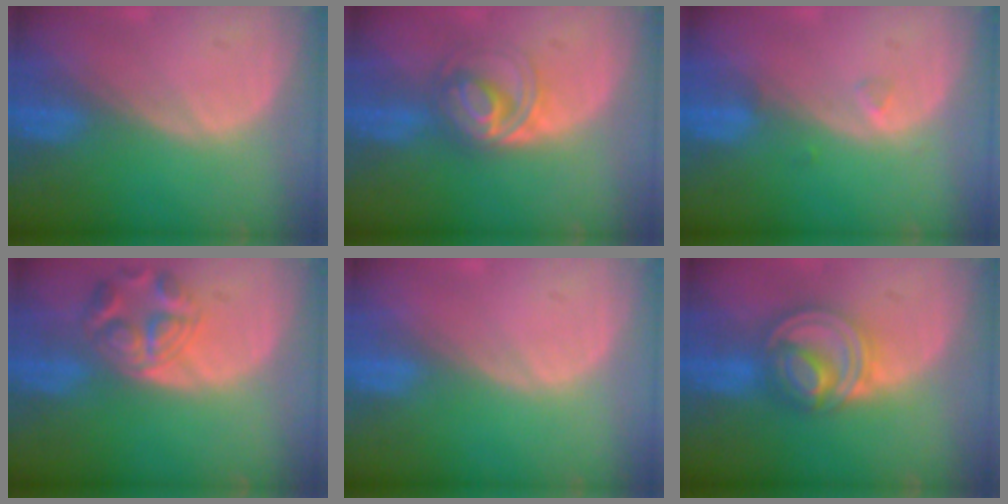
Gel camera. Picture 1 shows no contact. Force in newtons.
{"total": 6.0, "press": 5.6, "slide": 2.2}
{"total": 1.0, "press": 1.0, "slide": 0.2}
{"total": 5.6, "press": 5.6, "slide": 0.2}
{"total": 0.0}
{"total": 8.3, "press": 7.0, "slide": 4.5}